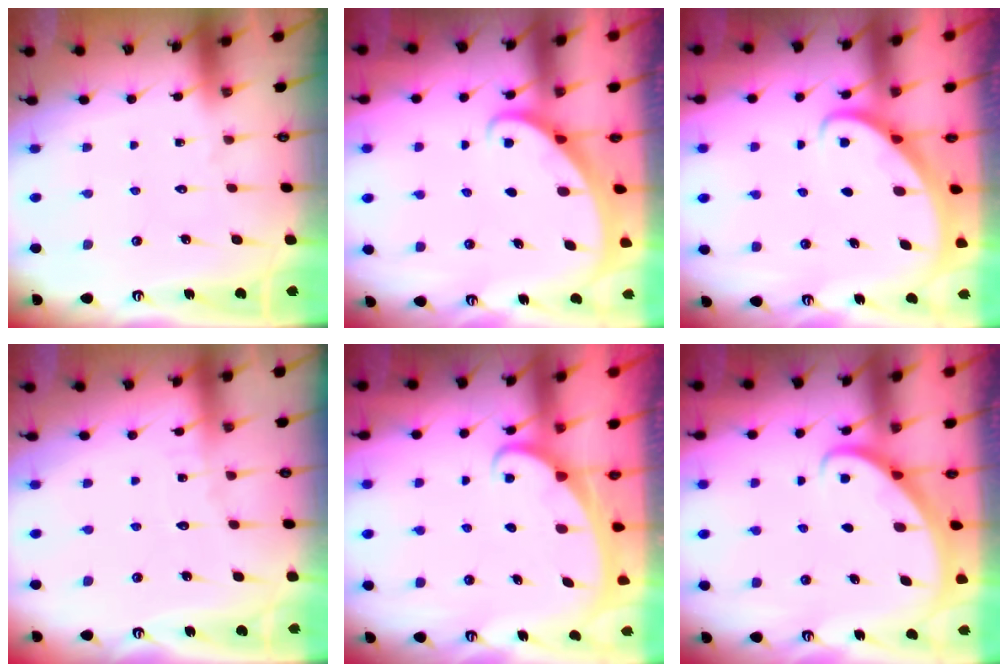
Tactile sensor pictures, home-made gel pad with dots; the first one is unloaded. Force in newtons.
{"total": 1.6, "press": 1.5, "slide": 0.1}
{"total": 2.5, "press": 2.5, "slide": 0.2}
{"total": 2.6, "press": 2.6, "slide": 0.3}
{"total": 1.9, "press": 1.9, "slide": 0.1}
{"total": 2.7, "press": 2.7, "slide": 0.2}